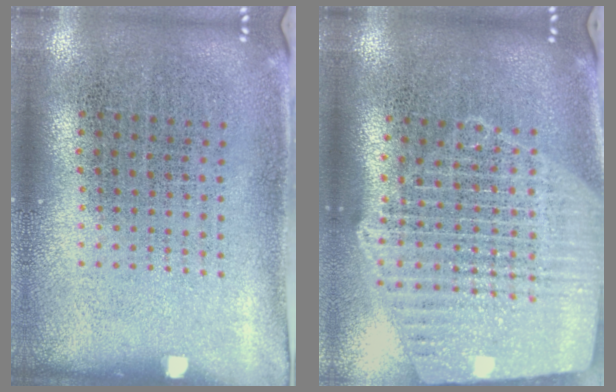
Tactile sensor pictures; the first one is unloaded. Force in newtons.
{"total": 2.4, "press": 2.2, "slide": 1.1}